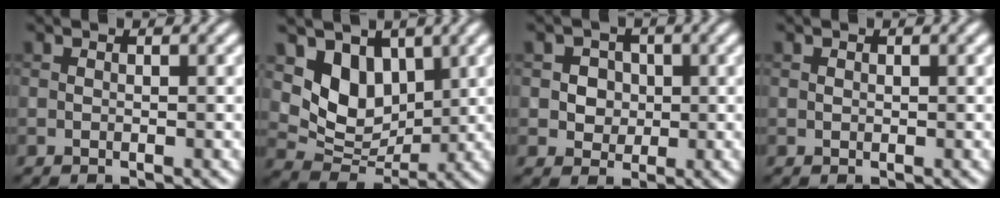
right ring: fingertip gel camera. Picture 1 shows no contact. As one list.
[{"total": 5.8, "force": [2.3, 4.3, 3.1], "torque": [-0.057, -0.016, 0.036]}, {"total": 3.2, "force": [0.7, 2.8, 1.3], "torque": [-0.008, 0.004, 0.007]}, {"total": 0.0}]